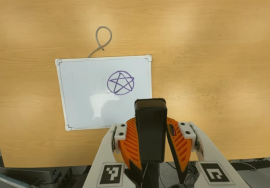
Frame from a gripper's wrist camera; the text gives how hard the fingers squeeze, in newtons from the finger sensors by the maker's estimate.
{"total": 8.8, "left": 7.9, "right": 9.7}